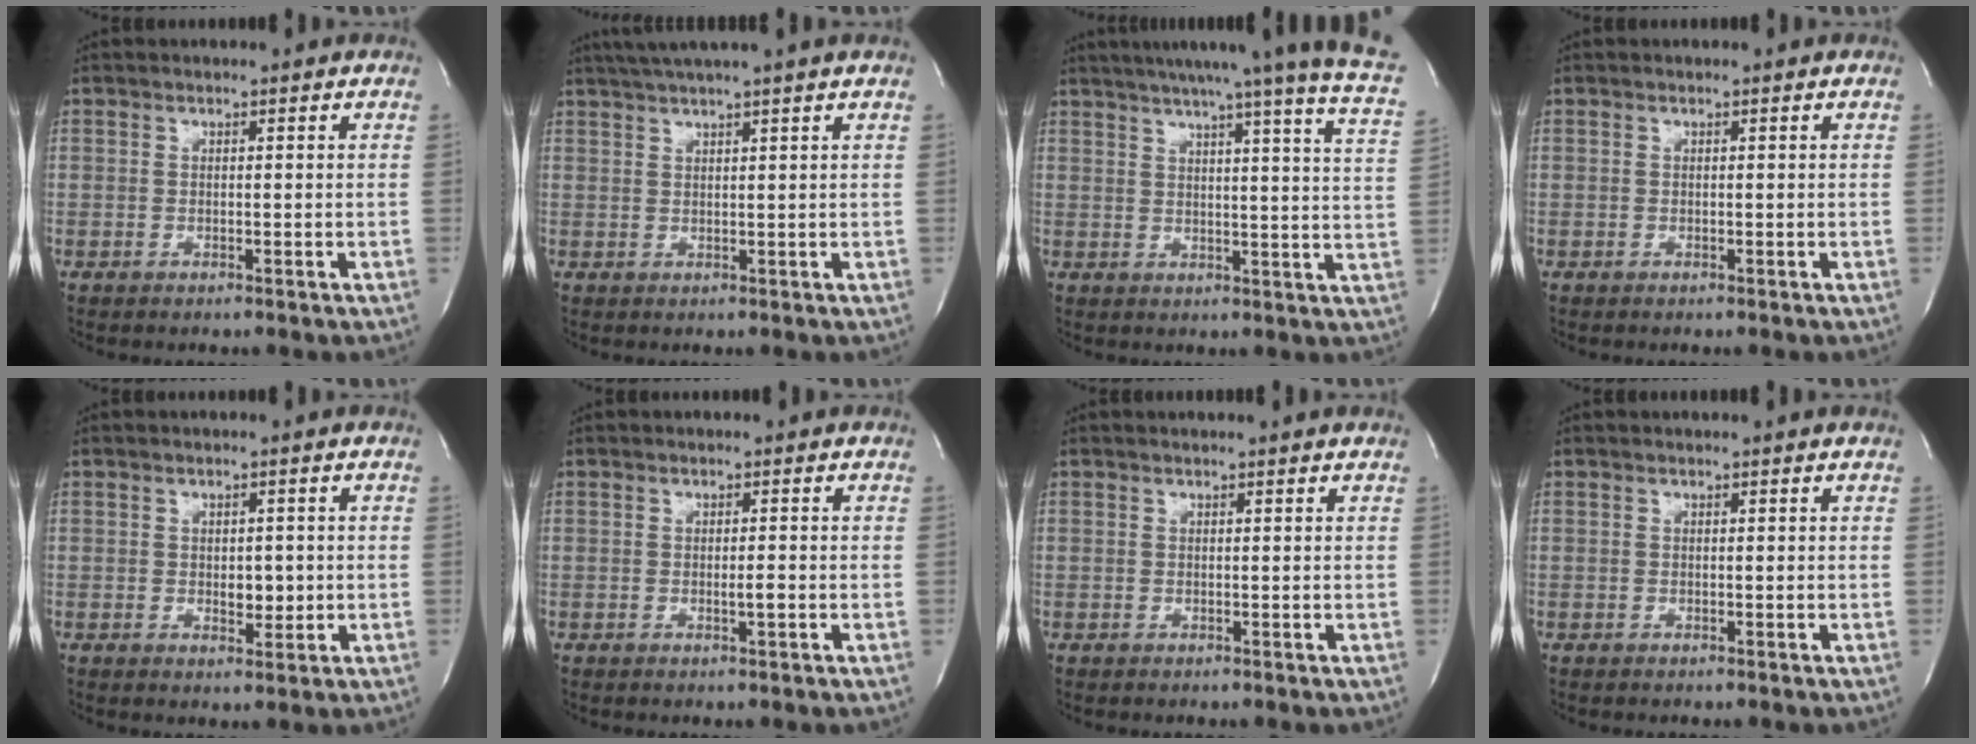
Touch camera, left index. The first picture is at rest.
{"total": 6.4, "force": [5.1, -1.7, 3.4], "torque": [-0.051, 0.022, 0.078]}
{"total": 24.7, "force": [20.8, -0.7, 13.3], "torque": [-0.191, -0.046, 0.246]}
{"total": 0.0}
{"total": 2.7, "force": [-0.1, 1.6, 2.2], "torque": [-0.028, -0.001, 0.004]}
{"total": 1.2, "force": [-0.3, 0.0, 1.2], "torque": [-0.022, -0.003, -0.004]}
{"total": 1.4, "force": [1.3, -0.1, 0.4], "torque": [-0.011, 0.011, 0.016]}
{"total": 0.0}